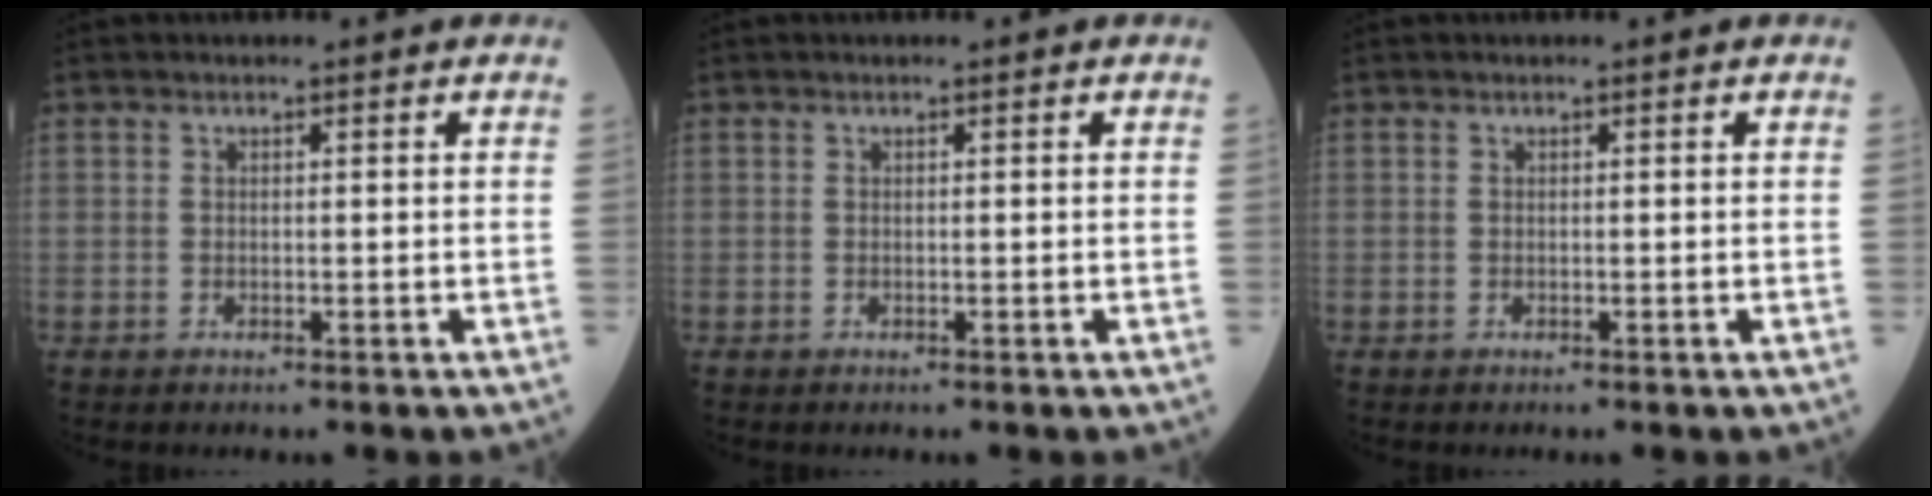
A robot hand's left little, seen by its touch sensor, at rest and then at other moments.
{"total": 0.0}
{"total": 0.0}